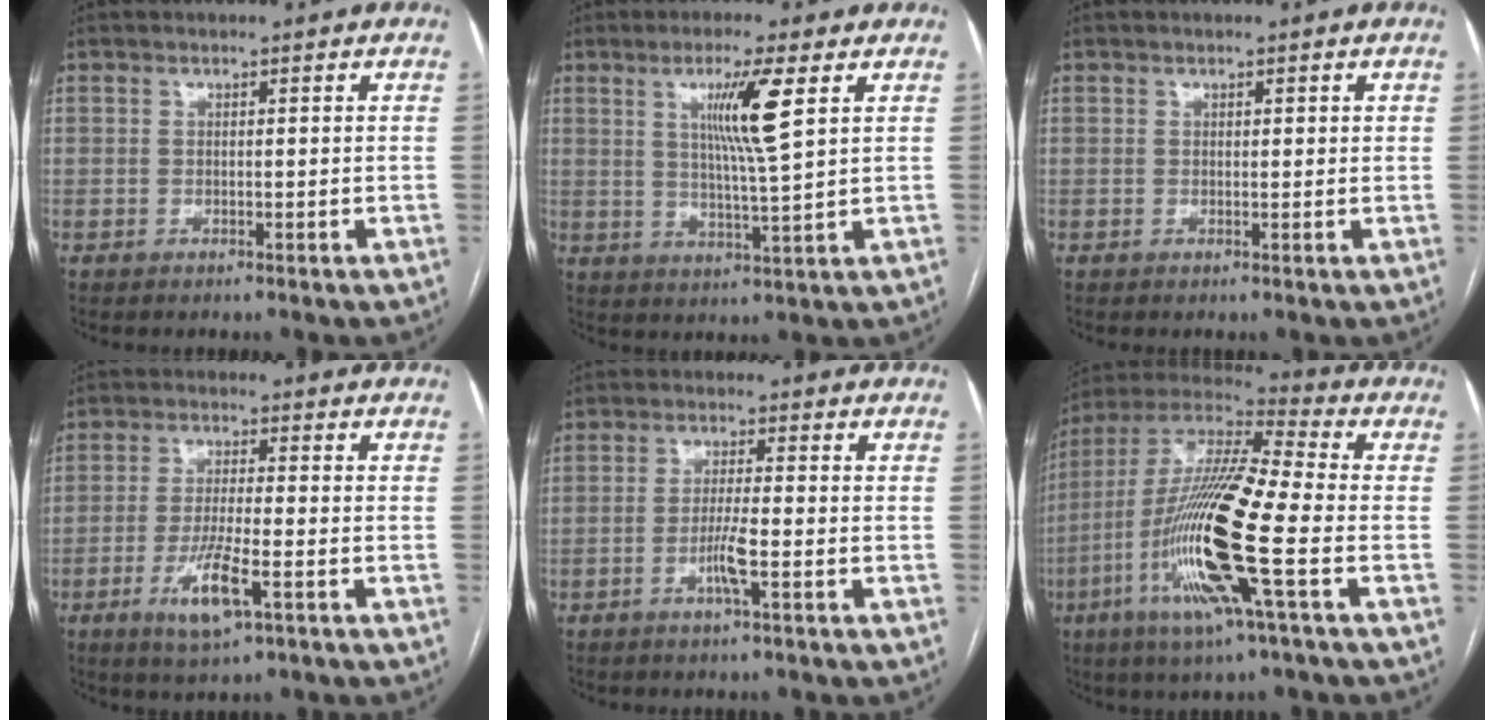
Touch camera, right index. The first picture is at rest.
{"total": 8.1, "force": [3.0, -0.7, 7.5], "torque": [-0.135, -0.009, 0.055]}
{"total": 1.1, "force": [0.5, 0.5, 0.9], "torque": [-0.010, 0.004, 0.005]}
{"total": 7.4, "force": [-3.2, 1.0, 6.6], "torque": [-0.131, -0.013, -0.054]}
{"total": 4.0, "force": [-1.5, 0.0, 3.7], "torque": [-0.075, -0.004, -0.029]}
{"total": 20.4, "force": [-5.7, 1.3, 19.5], "torque": [-0.415, -0.020, -0.115]}